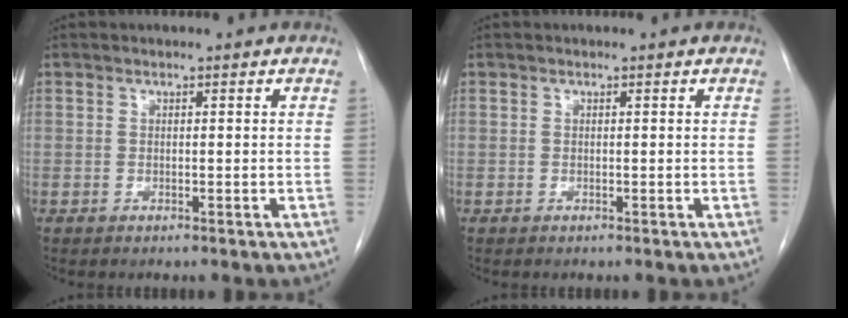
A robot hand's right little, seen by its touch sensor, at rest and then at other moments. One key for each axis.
{"total": 0.0}